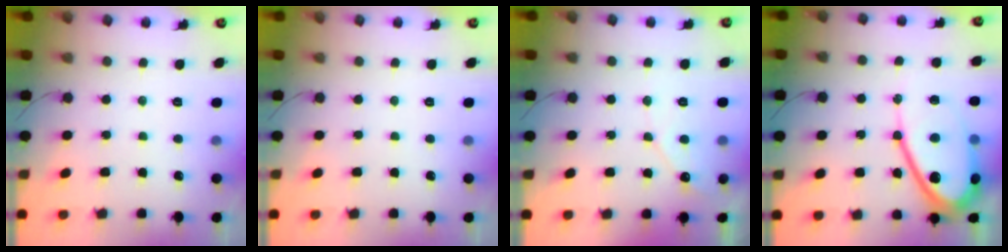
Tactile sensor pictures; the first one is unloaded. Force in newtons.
{"total": 0.0}
{"total": 5.5, "press": 5.5, "slide": 0.3}
{"total": 16.8, "press": 16.7, "slide": 1.6}